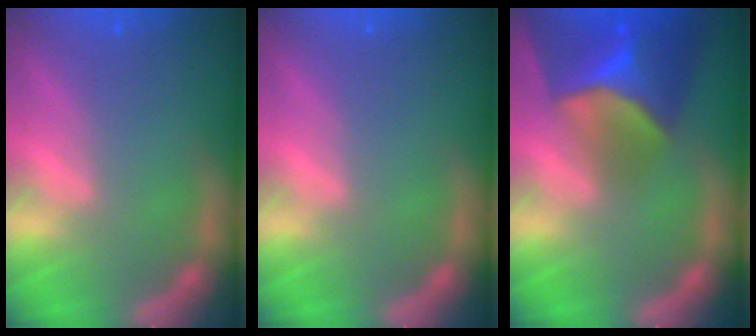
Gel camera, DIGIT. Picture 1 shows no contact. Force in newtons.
{"total": 0.0}
{"total": 9.9}